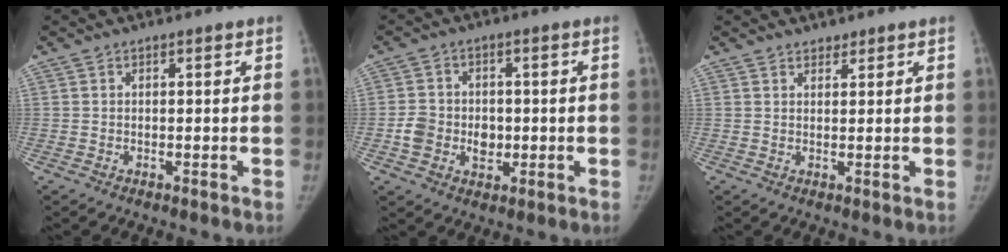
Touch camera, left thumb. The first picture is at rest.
{"total": 7.1, "force": [-1.1, 5.8, 3.9], "torque": [-0.040, 0.008, -0.015]}
{"total": 1.5, "force": [1.4, 0.6, 0.2], "torque": [0.007, -0.011, 0.022]}